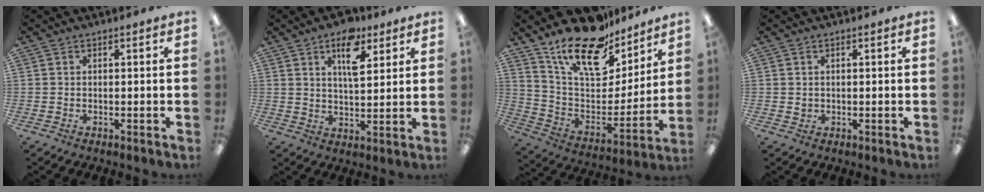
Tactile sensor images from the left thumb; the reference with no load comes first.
{"total": 10.6, "force": [5.7, 5.2, 7.3], "torque": [-0.100, -0.020, 0.094]}
{"total": 20.5, "force": [15.6, 8.5, 10.2], "torque": [-0.179, -0.108, 0.277]}
{"total": 1.1, "force": [0.5, 0.9, 0.5], "torque": [-0.011, 0.004, 0.009]}